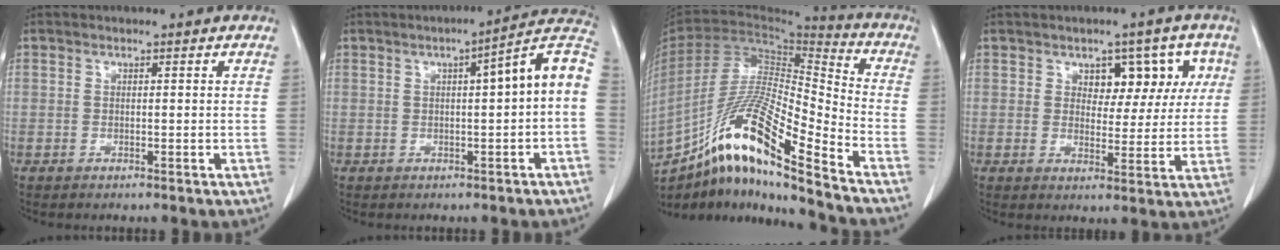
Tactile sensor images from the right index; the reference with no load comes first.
{"total": 9.4, "force": [1.0, 0.6, 9.3], "torque": [-0.123, 0.030, 0.007]}
{"total": 21.2, "force": [-15.3, 0.4, 14.6], "torque": [-0.299, -0.024, -0.286]}
{"total": 6.7, "force": [2.7, 4.3, 4.4], "torque": [-0.038, 0.021, 0.037]}